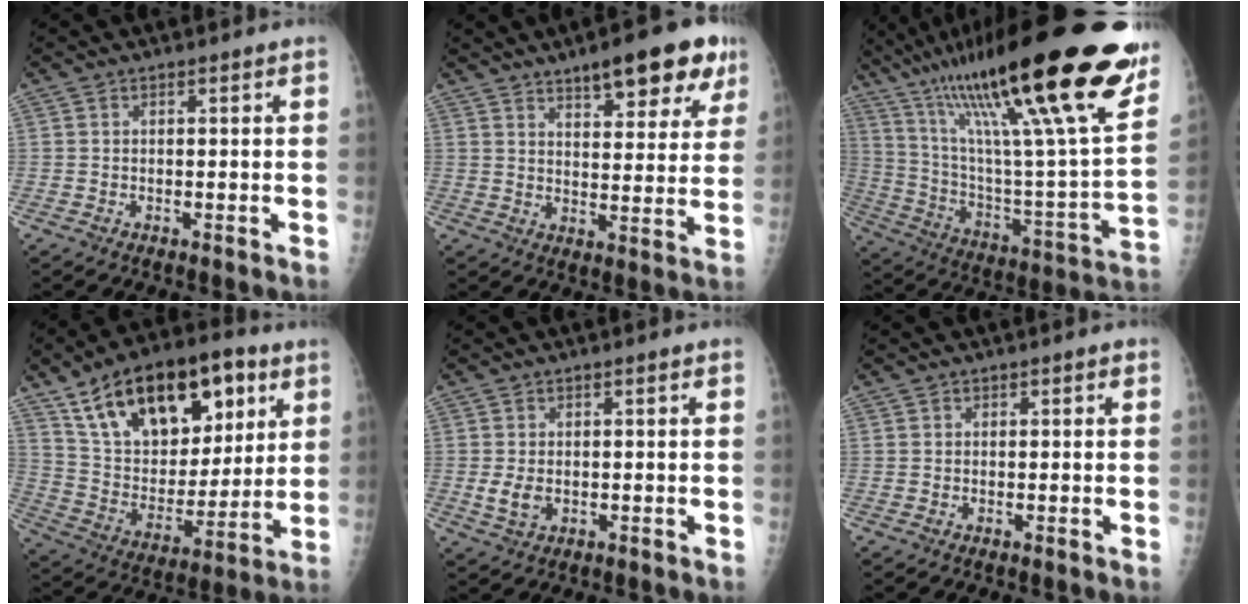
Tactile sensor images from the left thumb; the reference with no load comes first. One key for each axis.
{"total": 14.8, "fx": 9.2, "fy": 5.0, "fz": 10.4, "tx": -0.099, "ty": -0.036, "tz": 0.127}
{"total": 37.3, "fx": 23.1, "fy": 6.1, "fz": 28.7, "tx": -0.423, "ty": -0.043, "tz": 0.382}
{"total": 26.8, "fx": 13.2, "fy": 14.6, "fz": 18.2, "tx": -0.261, "ty": -0.014, "tz": 0.227}
{"total": 3.4, "fx": -0.4, "fy": 2.3, "fz": 2.5, "tx": -0.046, "ty": -0.002, "tz": -0.003}
{"total": 0.9, "fx": 0.1, "fy": 0.8, "fz": 0.2, "tx": 0.008, "ty": 0.004, "tz": -0.002}